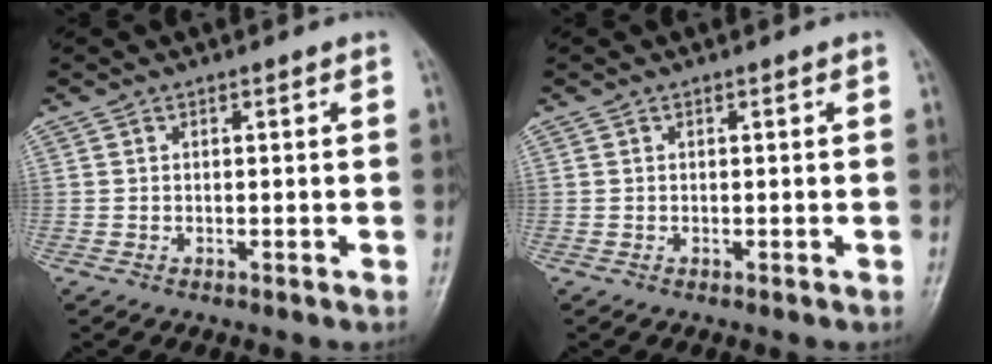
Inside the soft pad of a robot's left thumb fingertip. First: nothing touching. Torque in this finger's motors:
{"motor_torque": [0.00, 0.00, -0.16, 0.02, 0.00]}